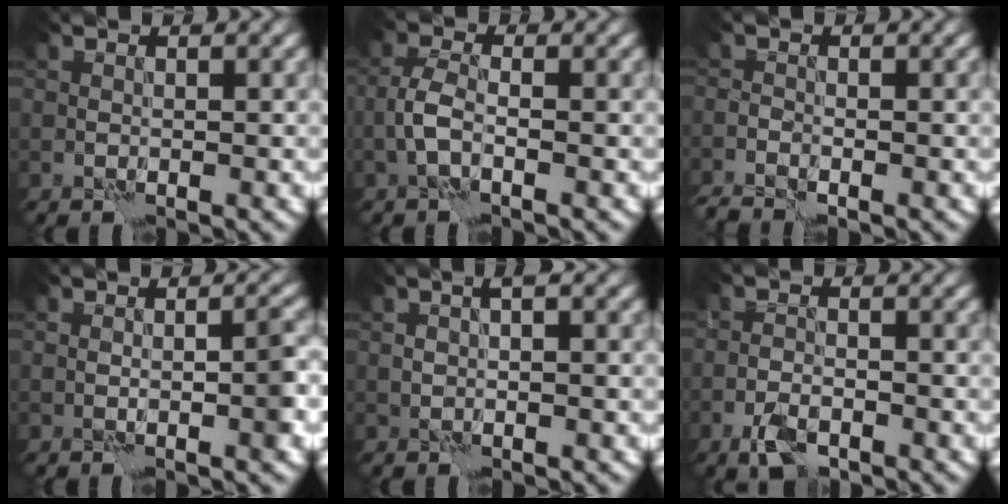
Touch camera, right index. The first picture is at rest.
{"total": 2.0, "force": [-0.9, 0.6, 1.7], "torque": [-0.039, 0.007, -0.025]}
{"total": 2.0, "force": [-1.7, 0.4, 1.0], "torque": [-0.031, -0.004, -0.041]}
{"total": 2.0, "force": [-0.2, 0.3, 1.9], "torque": [-0.031, 0.004, -0.005]}
{"total": 1.1, "force": [0.2, 0.1, 1.1], "torque": [-0.017, 0.010, 0.004]}
{"total": 3.2, "force": [-2.1, 1.4, 1.9], "torque": [-0.039, -0.001, -0.047]}